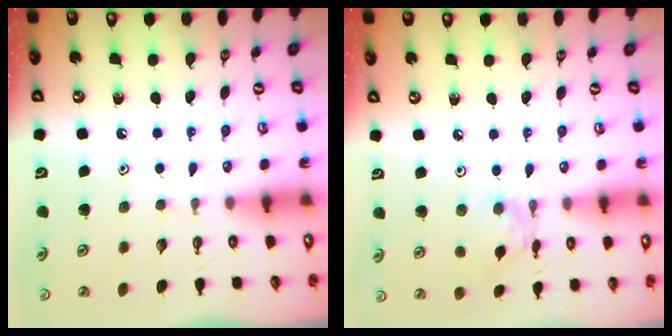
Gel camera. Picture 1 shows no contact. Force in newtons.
{"total": 3.7, "press": 3.7, "slide": 0.3}